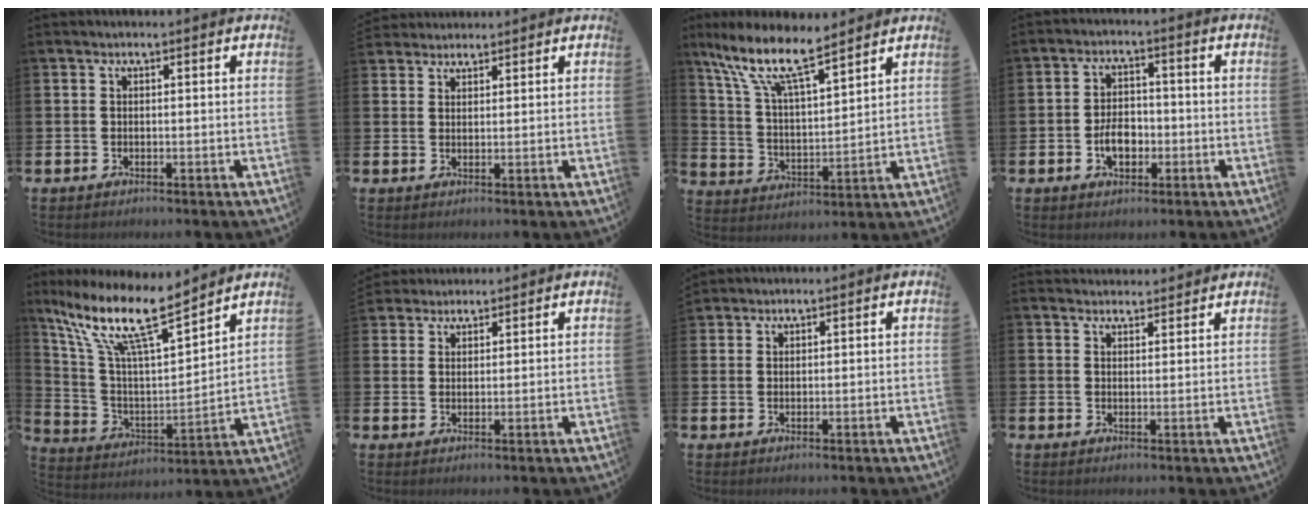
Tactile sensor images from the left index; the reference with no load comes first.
{"total": 2.4, "force": [2.3, 0.7, -0.3], "torque": [0.001, -0.006, 0.045]}
{"total": 10.9, "force": [8.8, 2.7, 5.8], "torque": [-0.141, -0.041, 0.152]}
{"total": 4.3, "force": [-1.2, 2.8, 3.0], "torque": [-0.045, 0.002, -0.026]}
{"total": 13.3, "force": [10.1, 2.5, 8.2], "torque": [-0.196, -0.054, 0.172]}
{"total": 3.1, "force": [3.0, 0.8, -0.4], "torque": [0.000, -0.008, 0.057]}
{"total": 1.7, "force": [1.6, 0.5, -0.1], "torque": [0.008, -0.002, 0.031]}
{"total": 2.9, "force": [2.8, 0.6, -0.2], "torque": [0.002, -0.014, 0.052]}